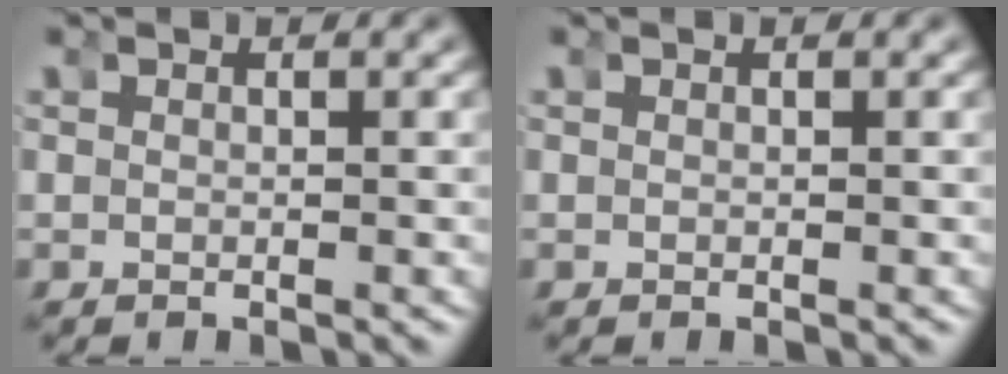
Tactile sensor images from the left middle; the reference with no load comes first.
{"total": 0.0}